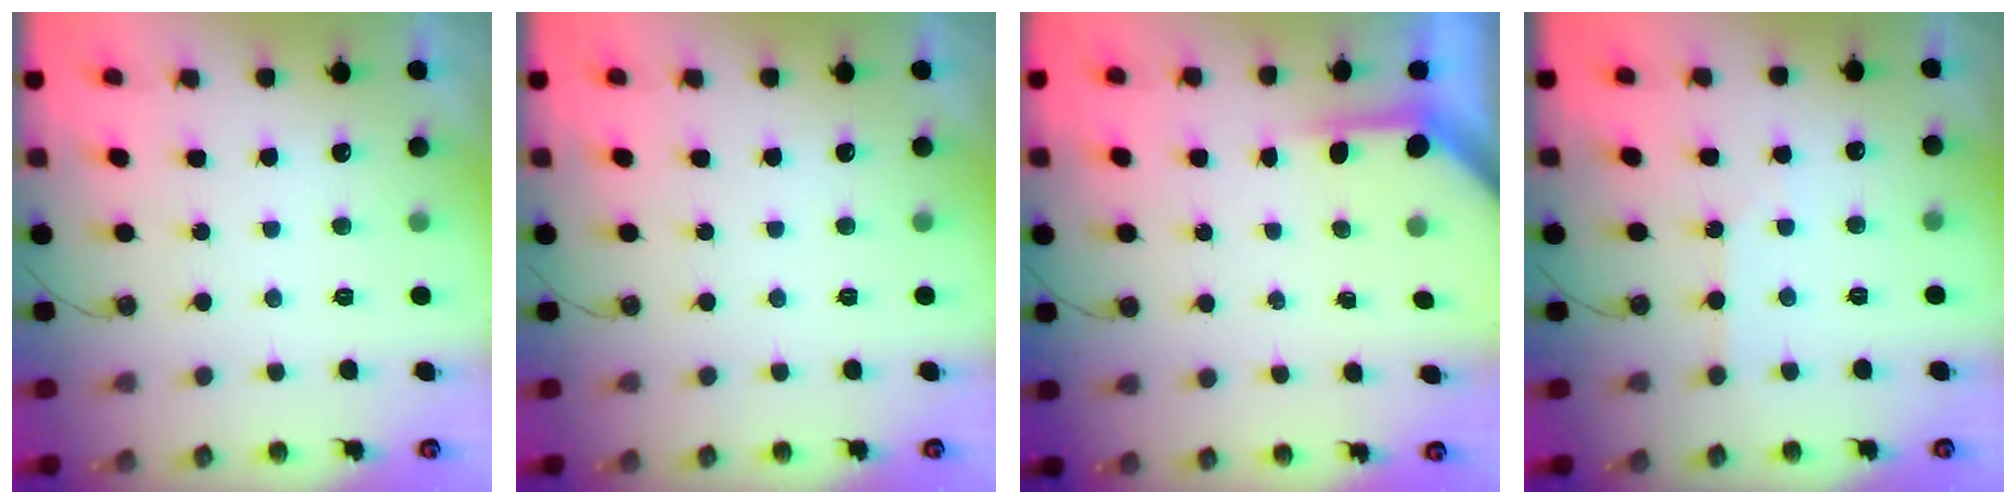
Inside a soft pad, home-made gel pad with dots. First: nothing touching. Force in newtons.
{"total": 0.0}
{"total": 3.8, "press": 3.7, "slide": 0.4}
{"total": 2.6, "press": 2.6, "slide": 0.5}